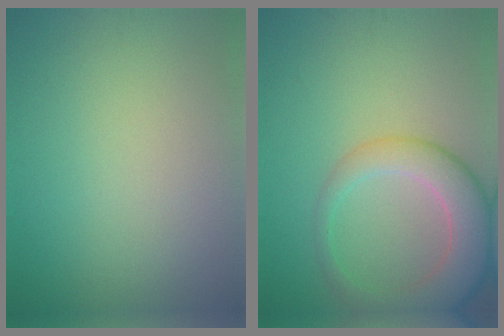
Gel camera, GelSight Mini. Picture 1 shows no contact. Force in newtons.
{"total": 6.5, "press": 6.4, "slide": 0.5}